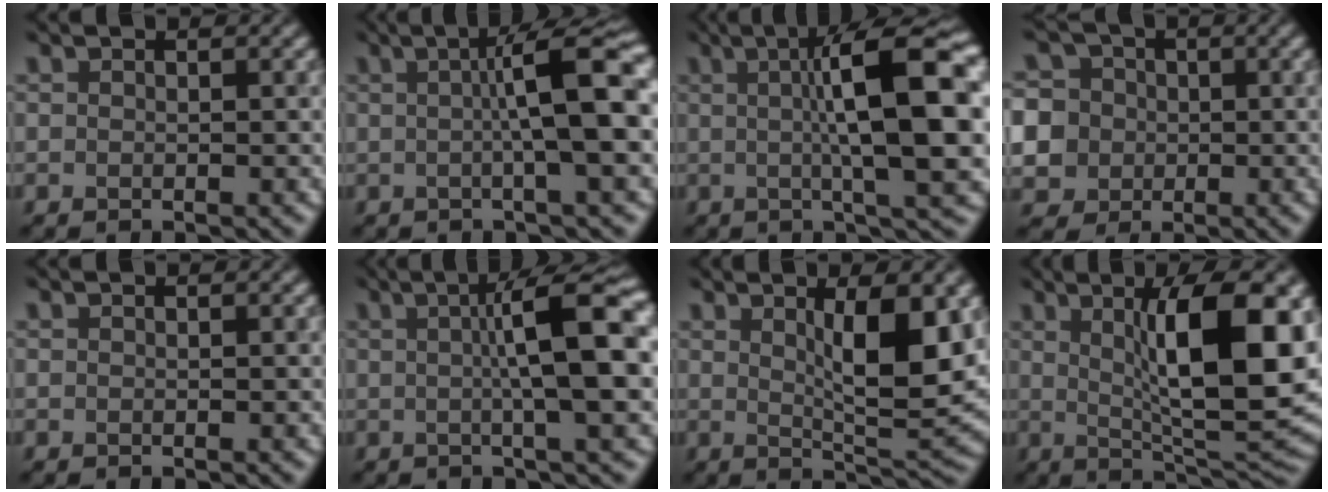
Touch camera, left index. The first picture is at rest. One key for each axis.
{"total": 7.7, "fx": 0.7, "fy": 1.1, "fz": 7.6, "tx": -0.101, "ty": 0.014, "tz": 0.006}
{"total": 12.0, "fx": 1.6, "fy": 2.4, "fz": 11.6, "tx": -0.157, "ty": 0.013, "tz": 0.024}
{"total": 9.0, "fx": -1.6, "fy": 8.6, "fz": 2.1, "tx": -0.066, "ty": 0.005, "tz": -0.053}
{"total": 0.0}
{"total": 8.5, "fx": 1.1, "fy": 1.4, "fz": 8.3, "tx": -0.111, "ty": 0.016, "tz": 0.010}
{"total": 7.9, "fx": 2.0, "fy": 2.0, "fz": 7.4, "tx": -0.108, "ty": -0.005, "tz": 0.036}
{"total": 12.2, "fx": 2.2, "fy": 3.3, "fz": 11.5, "tx": -0.160, "ty": 0.000, "tz": 0.039}